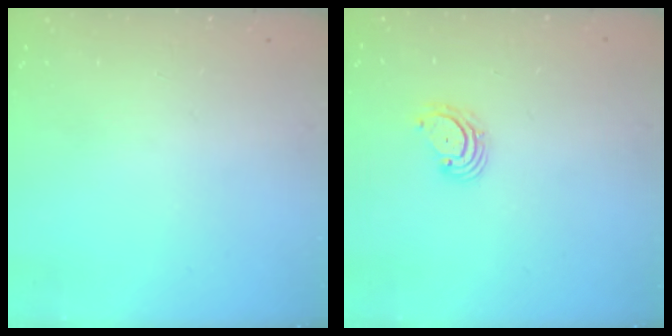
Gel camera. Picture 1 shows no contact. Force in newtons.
{"total": 3.7, "press": 3.7, "slide": 0.4}